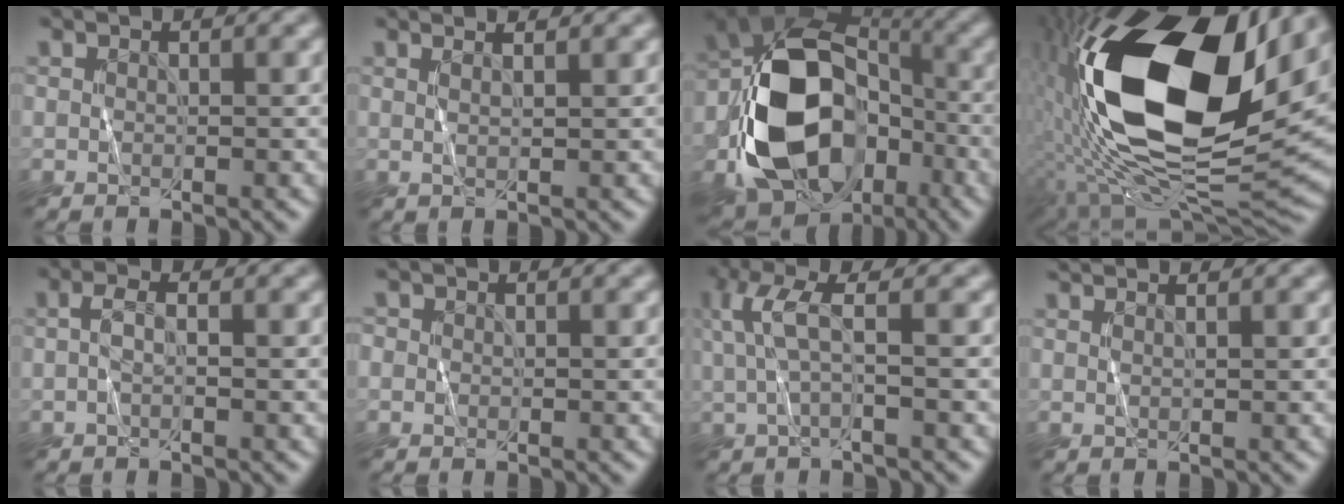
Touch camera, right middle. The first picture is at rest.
{"total": 1.7, "force": [1.2, 0.2, 1.2], "torque": [-0.008, 0.002, 0.002]}
{"total": 16.0, "force": [-5.0, 11.0, 10.5], "torque": [-0.182, -0.014, -0.095]}
{"total": 21.0, "force": [2.2, 10.4, 18.2], "torque": [-0.372, -0.020, 0.043]}
{"total": 1.5, "force": [-0.5, 0.2, 1.3], "torque": [-0.032, 0.007, -0.013]}
{"total": 0.5, "force": [-0.1, 0.5, 0.0], "torque": [0.008, 0.002, -0.006]}
{"total": 3.1, "force": [0.8, 0.2, 3.0], "torque": [-0.072, 0.005, 0.016]}
{"total": 1.2, "force": [1.0, -0.1, 0.7], "torque": [-0.008, 0.001, 0.008]}